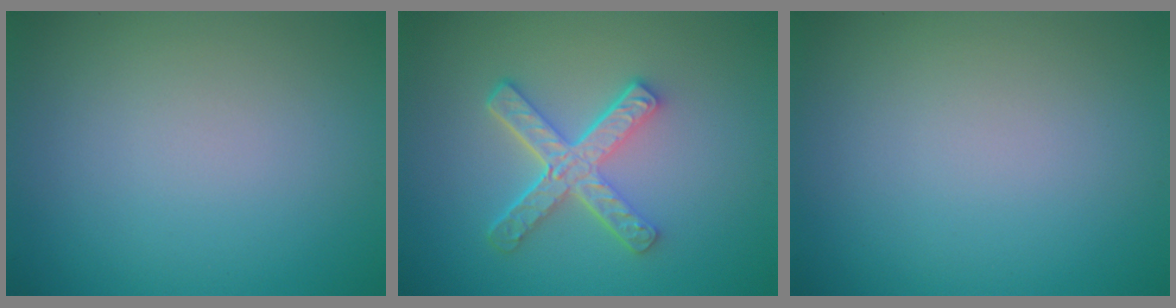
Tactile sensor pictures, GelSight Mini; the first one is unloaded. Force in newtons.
{"total": 4.9, "press": 3.5, "slide": 3.4}
{"total": 0.0}